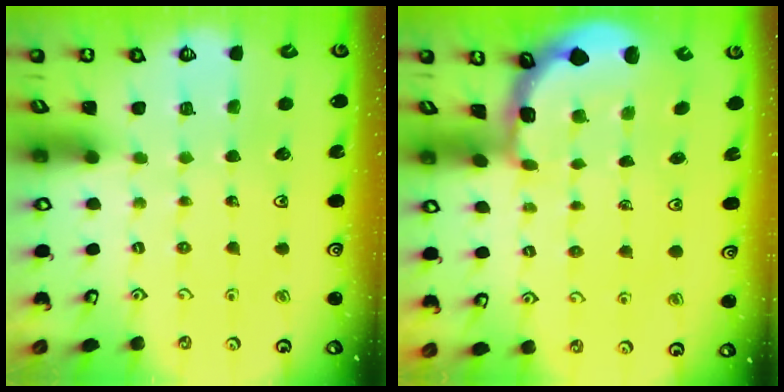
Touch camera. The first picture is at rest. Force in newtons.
{"total": 2.0, "press": 2.0, "slide": 0.3}